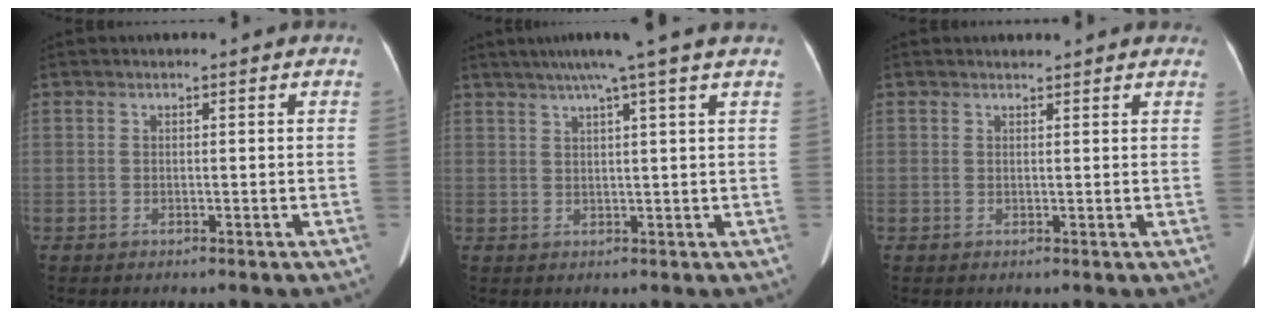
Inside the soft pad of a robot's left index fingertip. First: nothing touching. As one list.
[{"total": 7.4, "force": [5.5, -1.9, 4.6], "torque": [-0.070, 0.019, 0.068]}, {"total": 3.4, "force": [3.2, 0.9, 0.7], "torque": [-0.008, 0.014, 0.031]}]